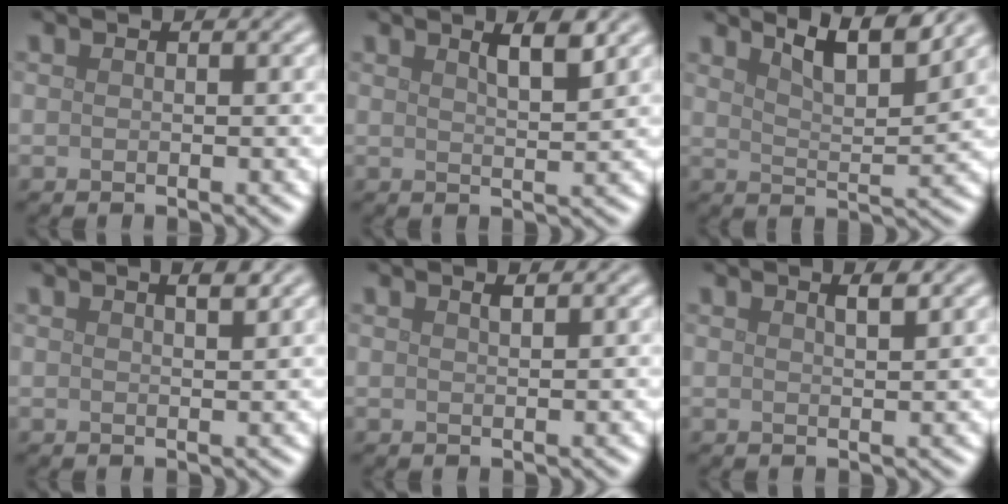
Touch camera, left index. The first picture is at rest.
{"total": 2.9, "force": [1.8, 0.6, 2.2], "torque": [-0.027, 0.003, 0.029]}
{"total": 5.7, "force": [4.3, 1.2, 3.7], "torque": [-0.053, 0.011, 0.058]}
{"total": 1.5, "force": [1.1, 0.3, 1.0], "torque": [-0.009, 0.005, 0.014]}
{"total": 0.9, "force": [0.6, 0.2, 0.5], "torque": [-0.006, 0.002, 0.010]}
{"total": 1.4, "force": [1.0, 0.3, 1.0], "torque": [-0.012, 0.004, 0.013]}